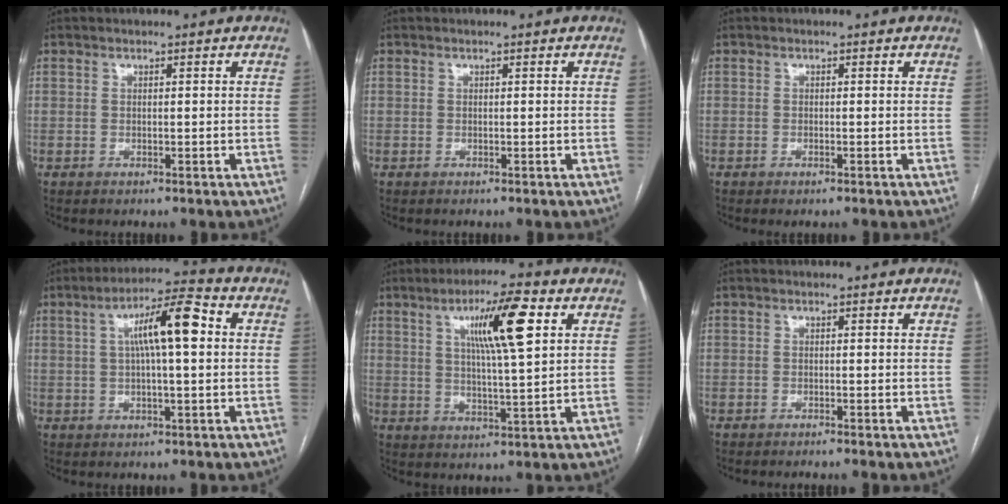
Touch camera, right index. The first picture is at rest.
{"total": 0.0}
{"total": 0.5, "force": [-0.4, 0.0, 0.4], "torque": [-0.004, 0.000, -0.005]}
{"total": 10.0, "force": [1.9, 1.4, 9.7], "torque": [-0.165, 0.027, 0.028]}
{"total": 11.1, "force": [4.2, 0.8, 10.2], "torque": [-0.170, 0.008, 0.066]}
{"total": 0.7, "force": [-0.6, -0.3, 0.3], "torque": [-0.002, 0.003, -0.013]}